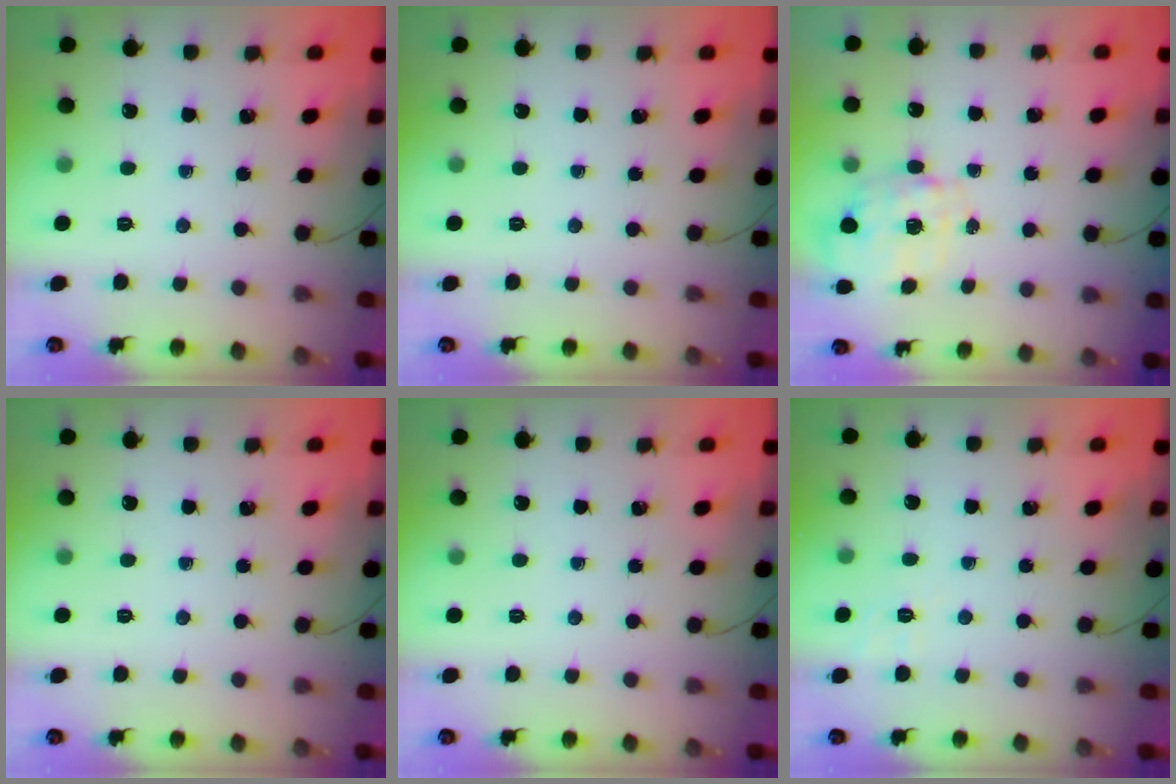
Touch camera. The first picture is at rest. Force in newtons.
{"total": 0.0}
{"total": 2.9, "press": 2.7, "slide": 0.9}
{"total": 0.0}
{"total": 0.0}
{"total": 2.8, "press": 2.3, "slide": 1.7}